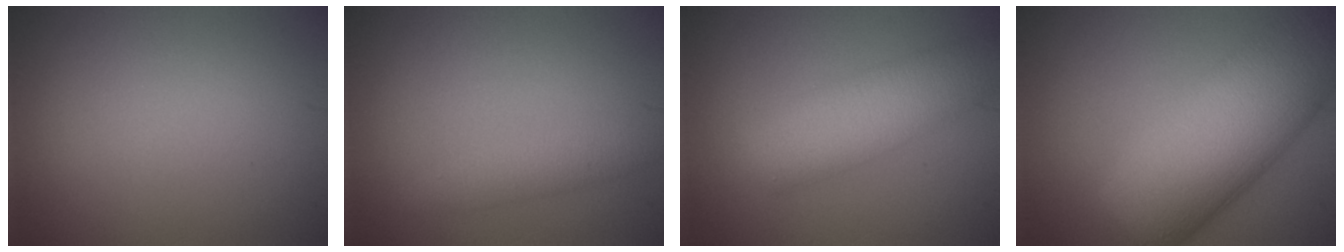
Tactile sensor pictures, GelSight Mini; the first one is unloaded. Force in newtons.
{"total": 2.0, "press": 1.9, "slide": 0.2}
{"total": 5.6, "press": 5.6, "slide": 0.4}
{"total": 12.2, "press": 12.2, "slide": 0.6}